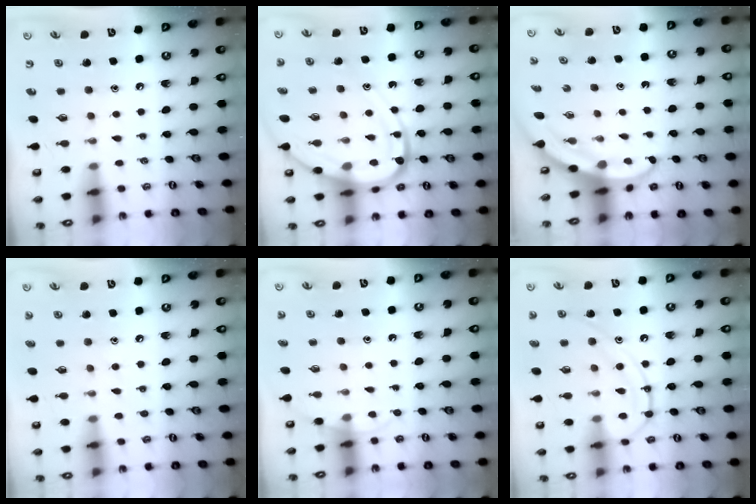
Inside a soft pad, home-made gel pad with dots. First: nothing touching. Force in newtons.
{"total": 14.0, "press": 13.9, "slide": 1.5}
{"total": 3.3, "press": 3.3, "slide": 0.1}
{"total": 7.6, "press": 7.5, "slide": 0.9}
{"total": 4.7, "press": 4.7, "slide": 0.3}
{"total": 14.4, "press": 14.3, "slide": 1.3}